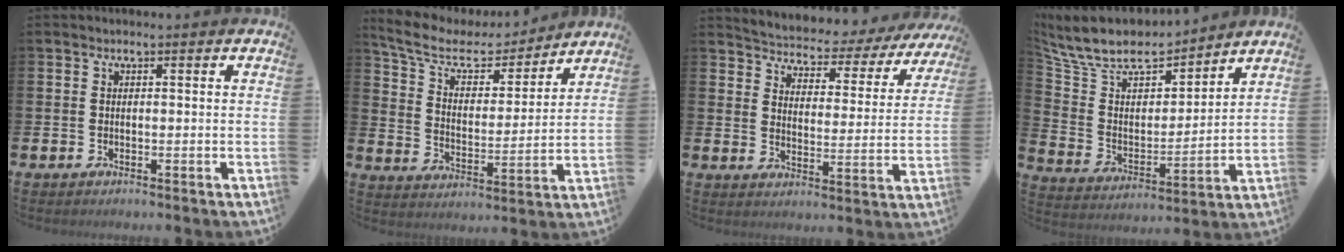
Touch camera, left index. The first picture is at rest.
{"total": 8.0, "force": [6.8, 3.1, 2.7], "torque": [-0.088, -0.042, 0.117]}
{"total": 3.7, "force": [3.5, 1.1, 0.1], "torque": [-0.023, -0.038, 0.051]}
{"total": 10.8, "force": [9.7, 3.3, 3.2], "torque": [-0.110, -0.066, 0.171]}